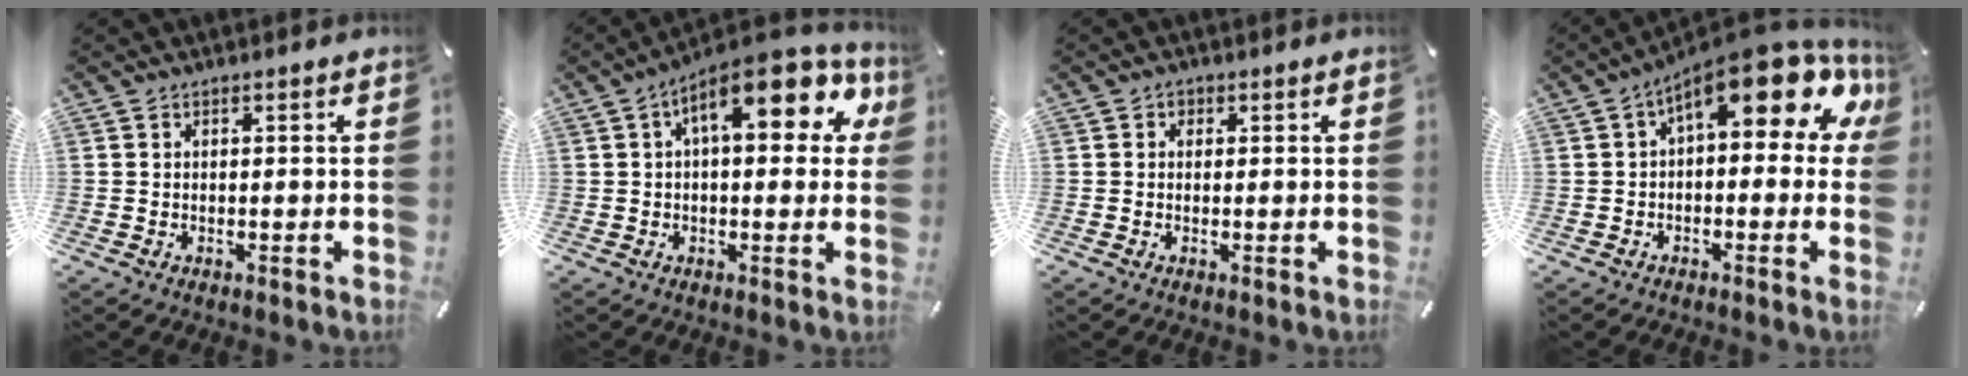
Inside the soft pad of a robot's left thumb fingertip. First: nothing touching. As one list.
[{"total": 15.6, "force": [5.7, 6.9, 12.9], "torque": [-0.171, -0.022, 0.089]}, {"total": 1.2, "force": [0.1, 1.1, 0.5], "torque": [-0.010, 0.008, -0.001]}, {"total": 16.7, "force": [7.9, 6.3, 13.3], "torque": [-0.196, -0.056, 0.130]}]